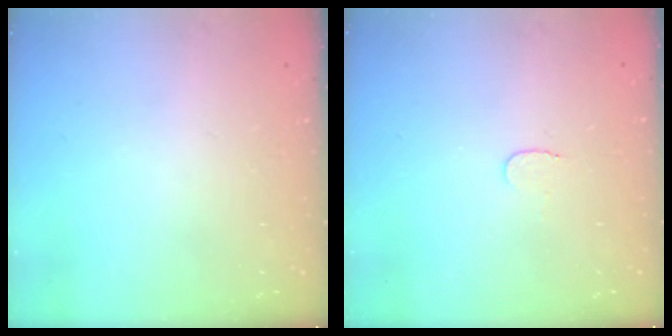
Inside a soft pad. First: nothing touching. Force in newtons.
{"total": 3.5, "press": 3.5, "slide": 0.4}